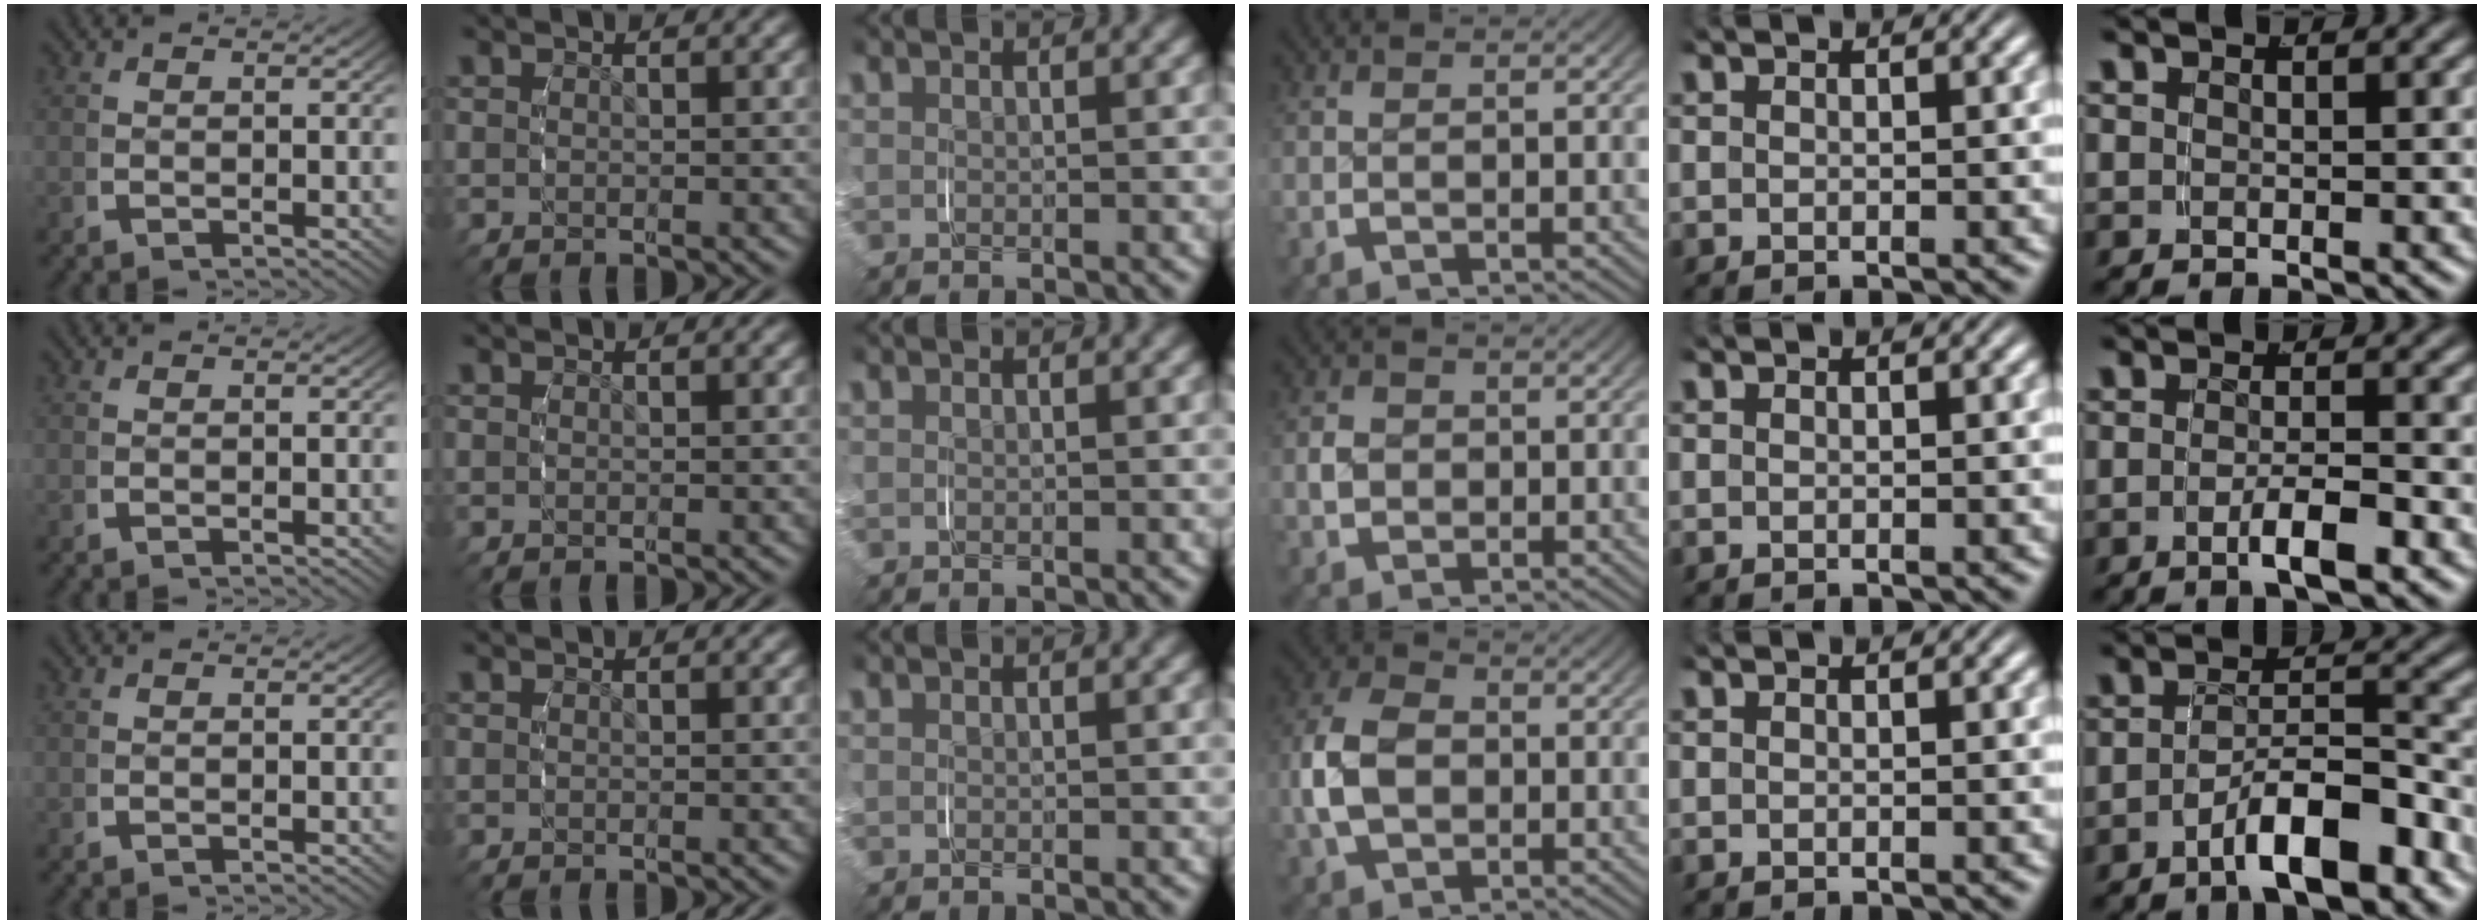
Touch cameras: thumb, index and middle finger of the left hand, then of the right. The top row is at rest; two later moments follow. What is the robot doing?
{"motion": "grasp_and_lifting", "object": "ribbon"}